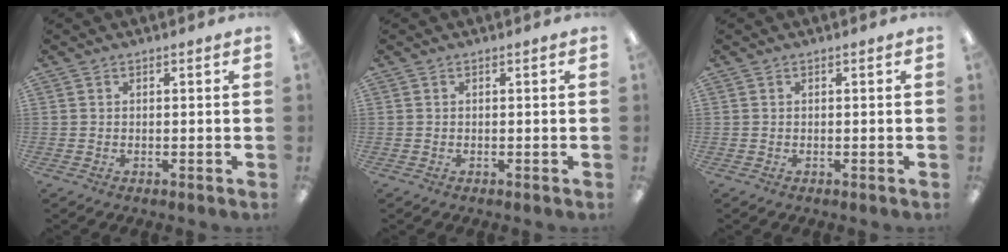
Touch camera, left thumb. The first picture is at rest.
{"total": 0.0}
{"total": 0.0}